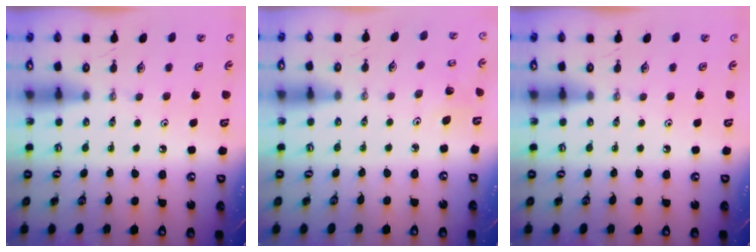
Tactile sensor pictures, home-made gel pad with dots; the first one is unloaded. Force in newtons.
{"total": 2.7, "press": 2.7, "slide": 0.4}
{"total": 0.0}